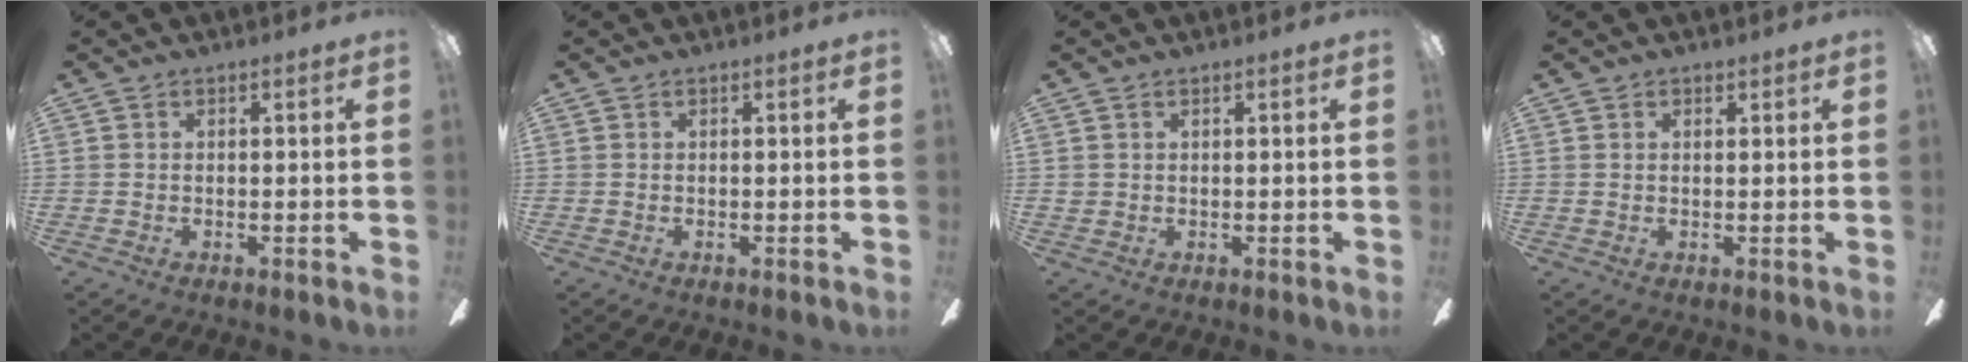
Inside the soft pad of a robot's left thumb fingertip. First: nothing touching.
{"total": 0.0}
{"total": 0.9, "force": [0.5, 0.7, 0.1], "torque": [-0.003, 0.003, 0.009]}
{"total": 0.9, "force": [0.7, 0.5, 0.2], "torque": [-0.005, 0.002, 0.014]}